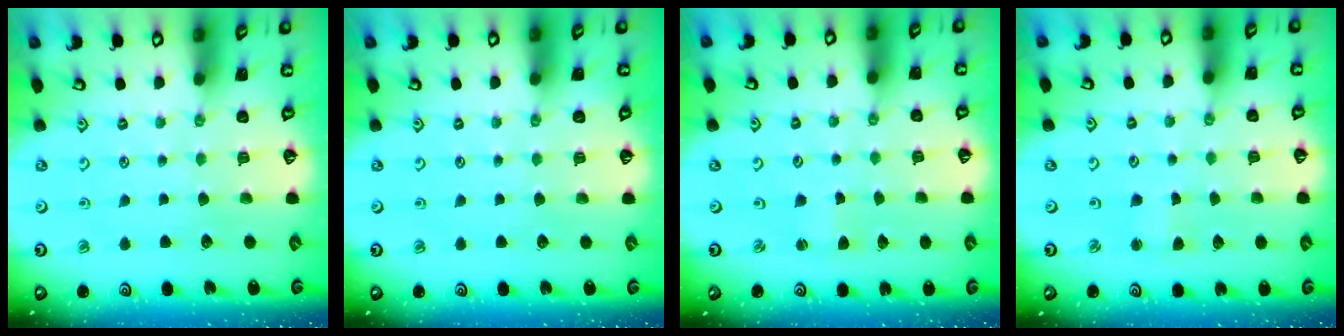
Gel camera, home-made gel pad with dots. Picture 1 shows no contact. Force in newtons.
{"total": 0.0}
{"total": 2.2, "press": 2.2, "slide": 0.2}
{"total": 1.9, "press": 1.8, "slide": 0.4}